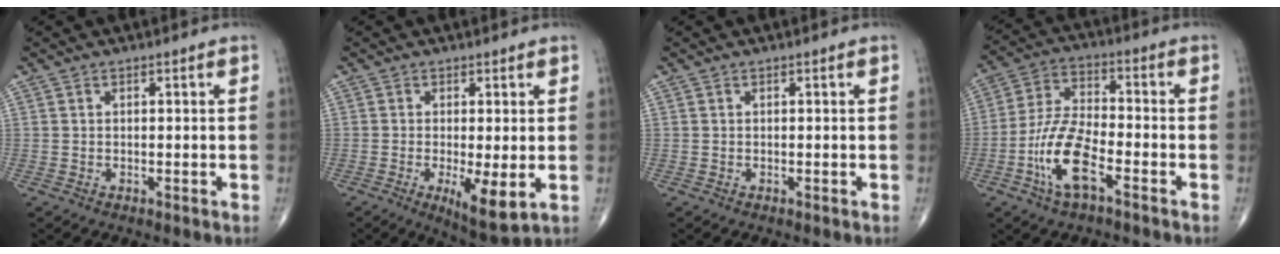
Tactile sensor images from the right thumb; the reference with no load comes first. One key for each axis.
{"total": 7.0, "fx": -1.4, "fy": 1.9, "fz": 6.6, "tx": -0.111, "ty": -0.023, "tz": -0.020}
{"total": 0.0}
{"total": 11.7, "fx": -5.1, "fy": 4.4, "fz": 9.6, "tx": -0.199, "ty": 0.028, "tz": -0.100}